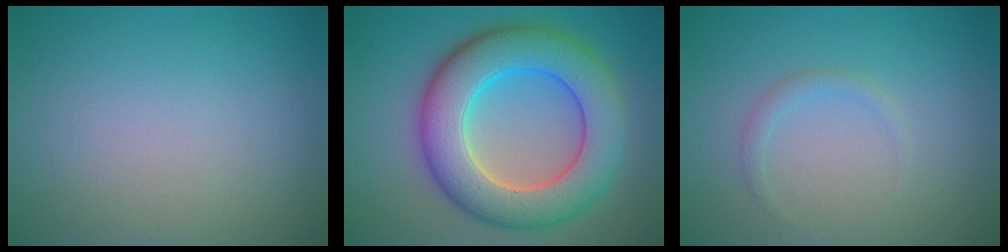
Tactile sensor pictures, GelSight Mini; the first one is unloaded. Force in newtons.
{"total": 9.7, "press": 9.7, "slide": 0.3}
{"total": 1.0, "press": 1.0, "slide": 0.1}